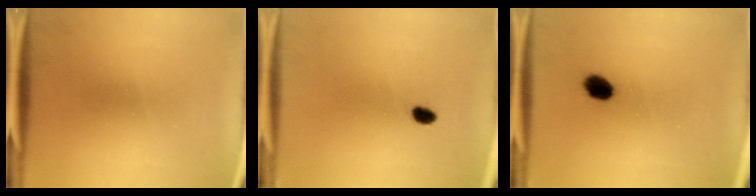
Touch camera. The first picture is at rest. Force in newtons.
{"total": 2.0}
{"total": 5.3}